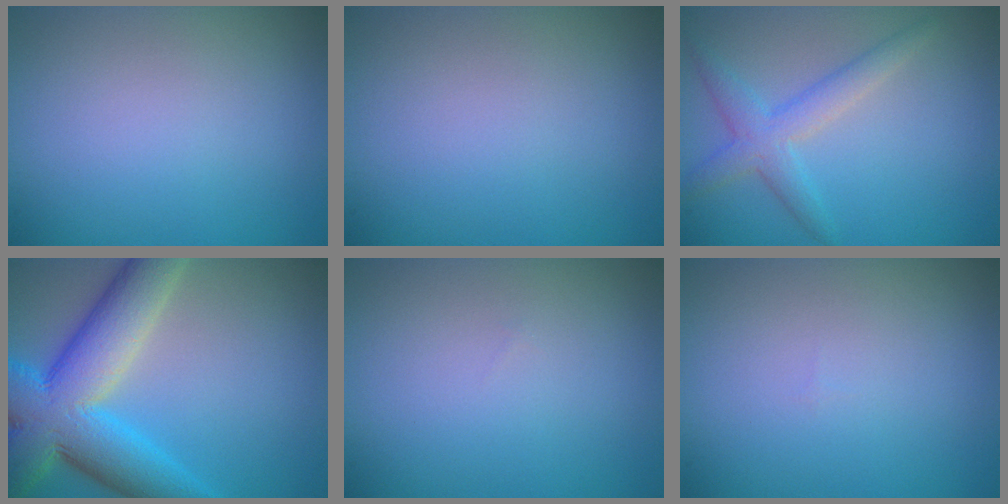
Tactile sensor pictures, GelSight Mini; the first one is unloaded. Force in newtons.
{"total": 0.0}
{"total": 3.0, "press": 3.0, "slide": 0.1}
{"total": 11.6, "press": 11.6, "slide": 0.3}
{"total": 0.0}
{"total": 0.0}